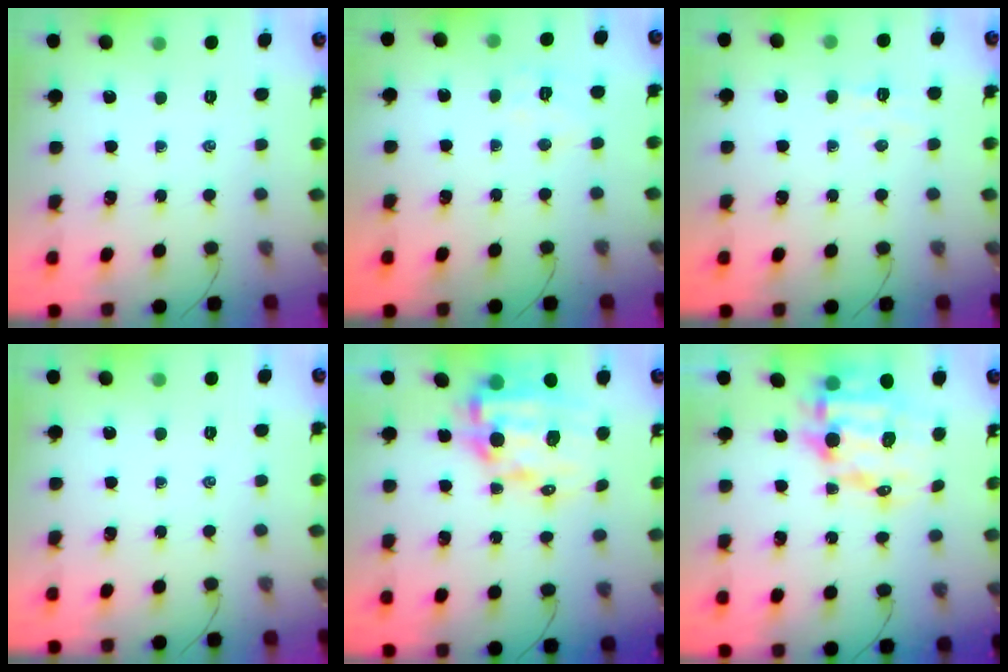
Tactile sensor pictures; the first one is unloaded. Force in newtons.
{"total": 6.1, "press": 6.1, "slide": 0.8}
{"total": 4.5, "press": 4.3, "slide": 1.2}
{"total": 0.0}
{"total": 15.0, "press": 14.6, "slide": 3.4}
{"total": 13.9, "press": 13.5, "slide": 3.0}